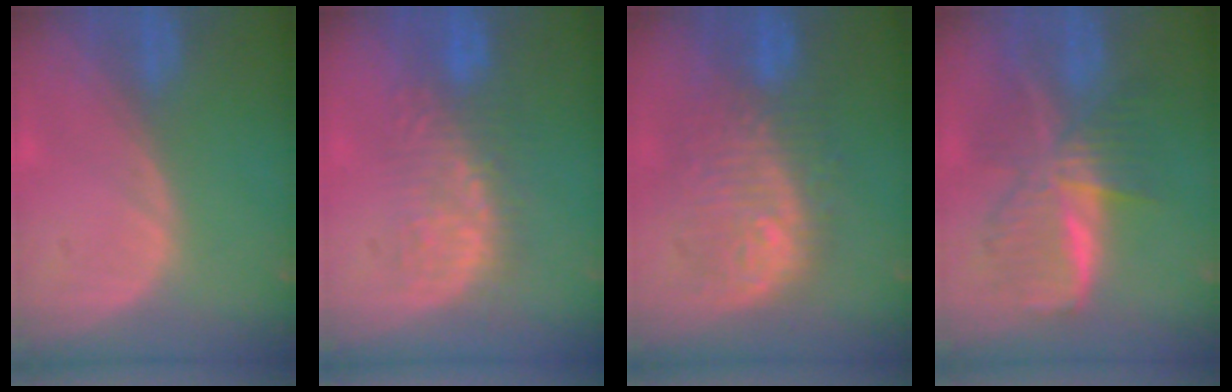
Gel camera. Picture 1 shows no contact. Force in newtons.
{"total": 6.8, "press": 6.7, "slide": 1.4}
{"total": 10.1, "press": 9.9, "slide": 1.9}
{"total": 9.3, "press": 9.3, "slide": 0.7}